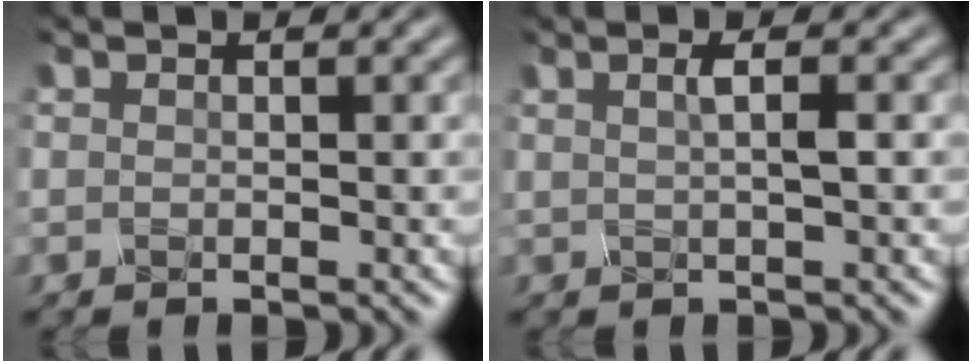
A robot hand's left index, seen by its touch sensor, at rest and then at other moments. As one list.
[{"total": 1.3, "force": [0.0, 0.3, 1.3], "torque": [-0.016, 0.002, -0.001]}]